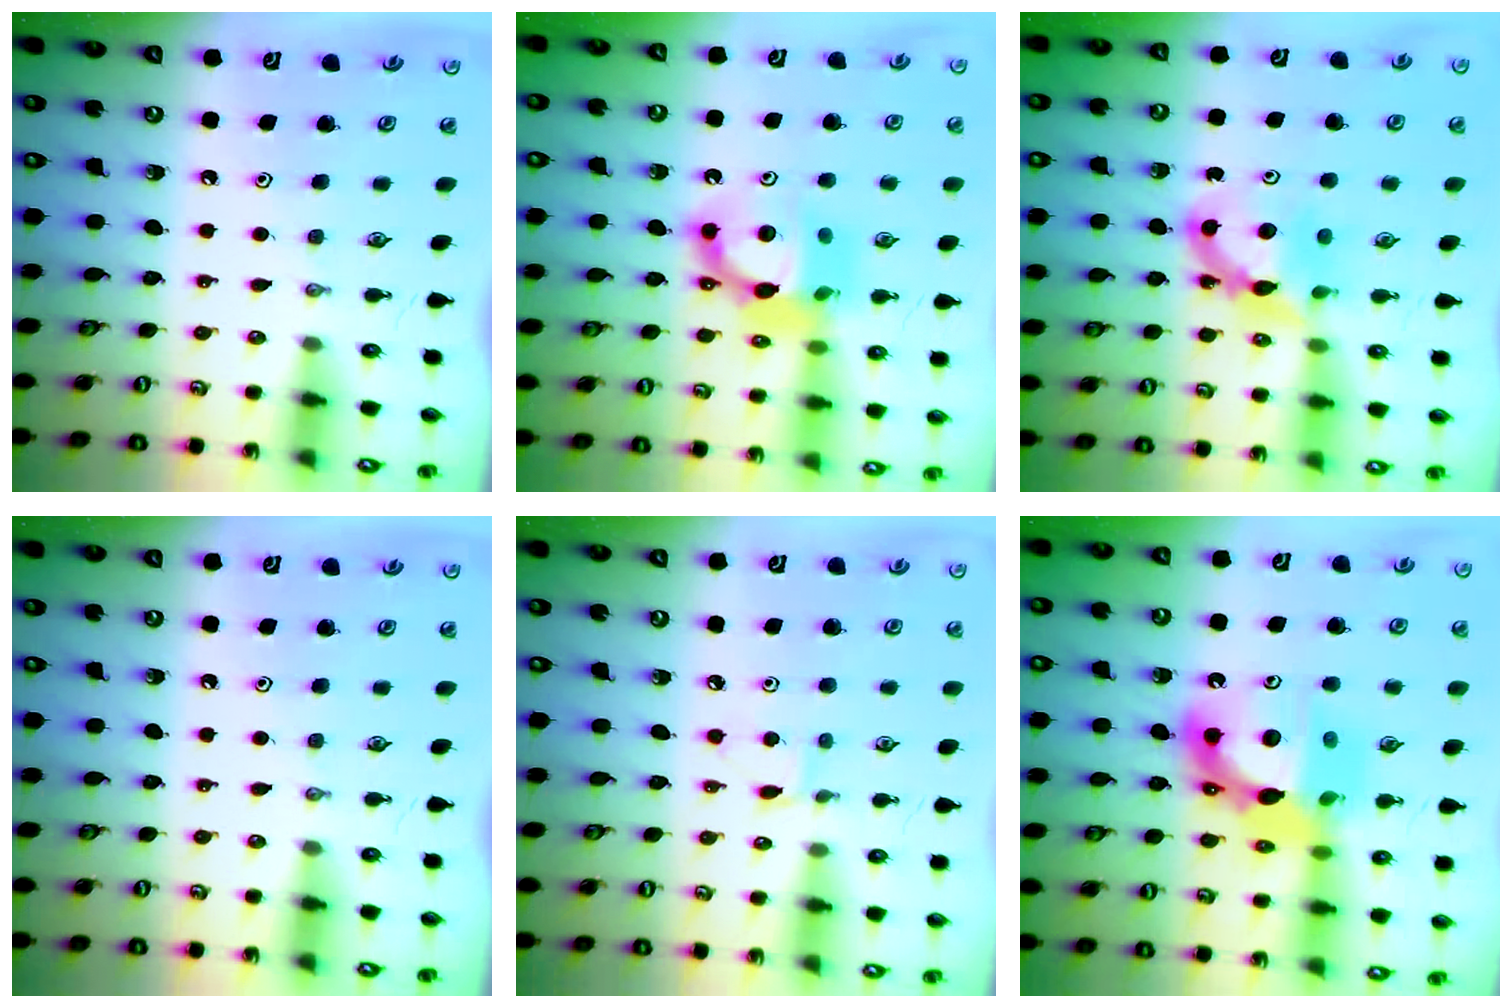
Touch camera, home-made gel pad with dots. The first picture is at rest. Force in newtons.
{"total": 12.5, "press": 12.4, "slide": 1.4}
{"total": 7.7, "press": 7.6, "slide": 0.8}
{"total": 0.0}
{"total": 4.4, "press": 4.3, "slide": 0.6}
{"total": 16.1, "press": 16.0, "slide": 1.4}